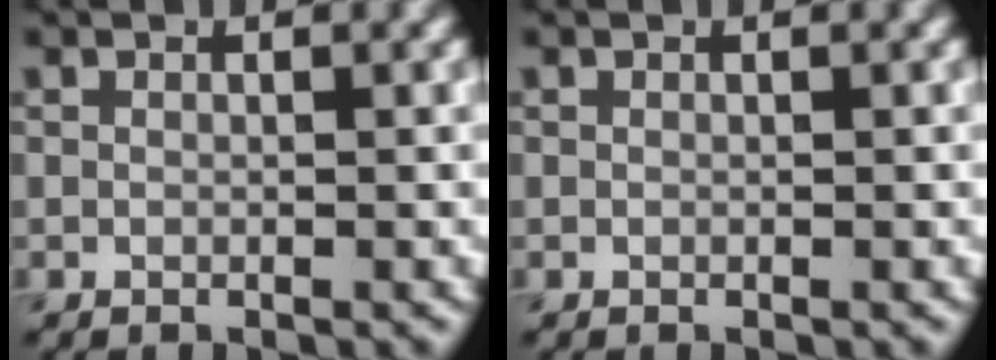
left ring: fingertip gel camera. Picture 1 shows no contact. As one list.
[{"total": 0.0}]